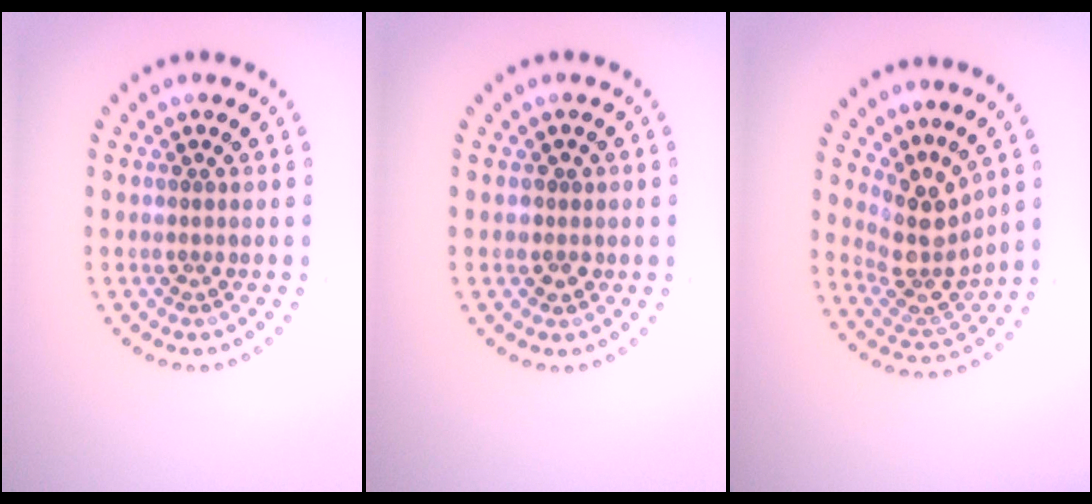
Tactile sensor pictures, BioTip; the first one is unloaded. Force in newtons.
{"total": 1.2, "press": 1.1, "slide": 0.5}
{"total": 4.1, "press": 3.0, "slide": 2.8}